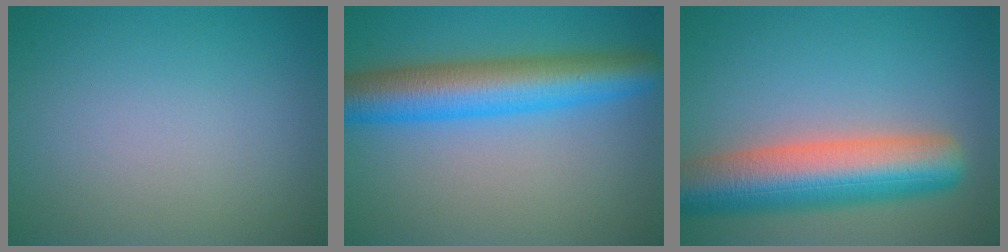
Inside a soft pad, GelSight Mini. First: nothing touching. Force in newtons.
{"total": 8.1, "press": 8.1, "slide": 0.2}
{"total": 9.8, "press": 9.8, "slide": 0.5}